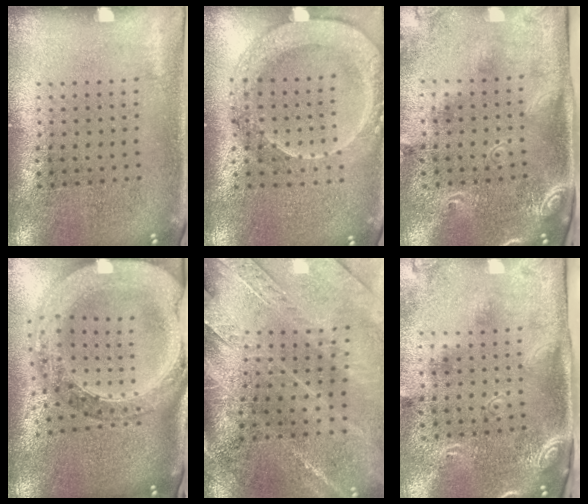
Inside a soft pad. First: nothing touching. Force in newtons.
{"total": 1.9, "press": 1.8, "slide": 0.6}
{"total": 2.5, "press": 1.8, "slide": 1.7}
{"total": 2.6, "press": 2.3, "slide": 1.2}
{"total": 2.8, "press": 2.8, "slide": 0.7}
{"total": 2.6, "press": 1.7, "slide": 2.0}